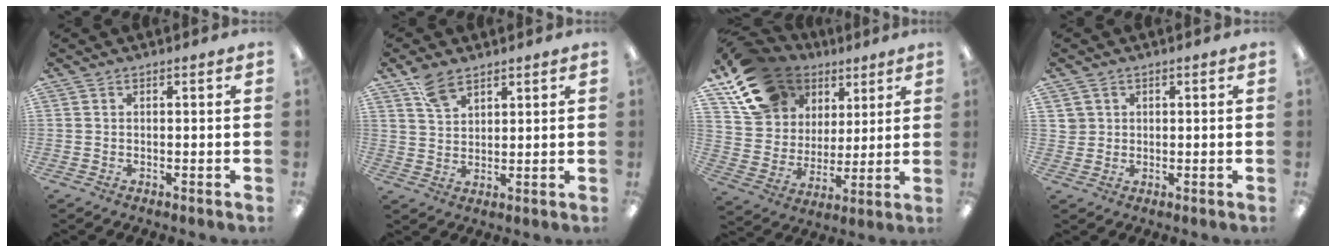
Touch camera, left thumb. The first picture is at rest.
{"total": 6.3, "force": [4.5, 3.3, 3.0], "torque": [-0.056, -0.016, 0.084]}
{"total": 17.2, "force": [10.9, 11.7, 6.3], "torque": [-0.127, -0.052, 0.209]}
{"total": 2.7, "force": [1.0, 2.5, -0.1], "torque": [0.002, 0.001, 0.017]}